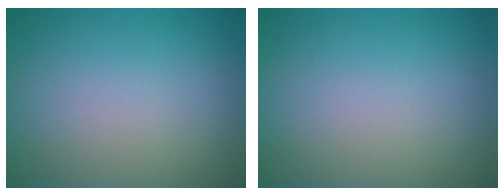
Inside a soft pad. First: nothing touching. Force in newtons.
{"total": 0.0}